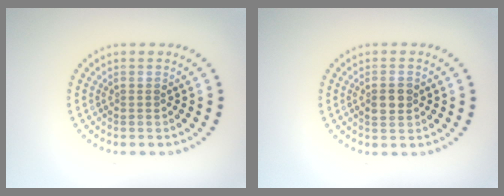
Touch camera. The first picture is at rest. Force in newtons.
{"total": 1.9, "press": 1.9, "slide": 0.1}